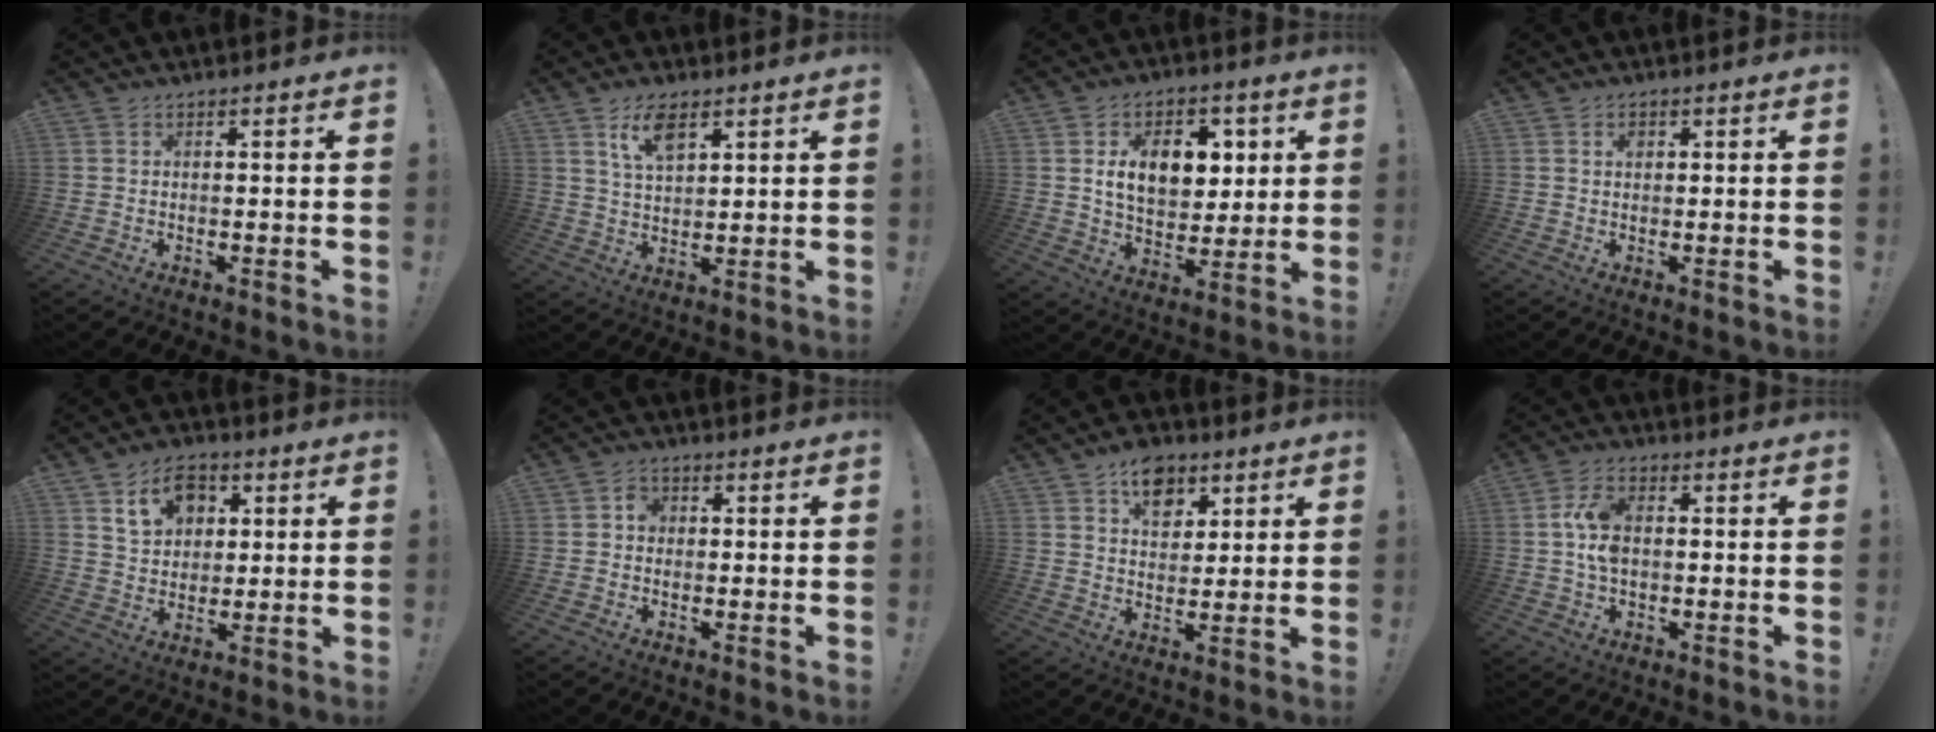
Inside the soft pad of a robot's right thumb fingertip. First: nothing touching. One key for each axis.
{"total": 7.9, "fx": 4.6, "fy": 3.5, "fz": 5.3, "tx": -0.108, "ty": -0.008, "tz": 0.085}
{"total": 13.3, "fx": 4.1, "fy": 9.4, "fz": 8.4, "tx": -0.121, "ty": -0.003, "tz": 0.078}
{"total": 2.3, "fx": 0.6, "fy": 1.8, "fz": 1.4, "tx": -0.014, "ty": 0.001, "tz": 0.005}
{"total": 10.6, "fx": 4.7, "fy": 8.0, "fz": 5.1, "tx": -0.074, "ty": -0.010, "tz": 0.088}
{"total": 3.1, "fx": -0.2, "fy": 2.6, "fz": 1.6, "tx": -0.015, "ty": 0.002, "tz": -0.007}
{"total": 10.0, "fx": 5.3, "fy": 7.1, "fz": 4.7, "tx": -0.051, "ty": -0.024, "tz": 0.095}
{"total": 8.3, "fx": 0.3, "fy": 5.3, "fz": 6.4, "tx": -0.126, "ty": 0.009, "tz": 0.005}